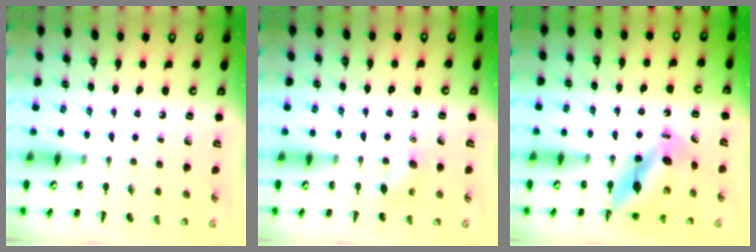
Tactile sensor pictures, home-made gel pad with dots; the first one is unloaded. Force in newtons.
{"total": 5.6, "press": 5.4, "slide": 1.4}
{"total": 10.6, "press": 10.1, "slide": 3.1}